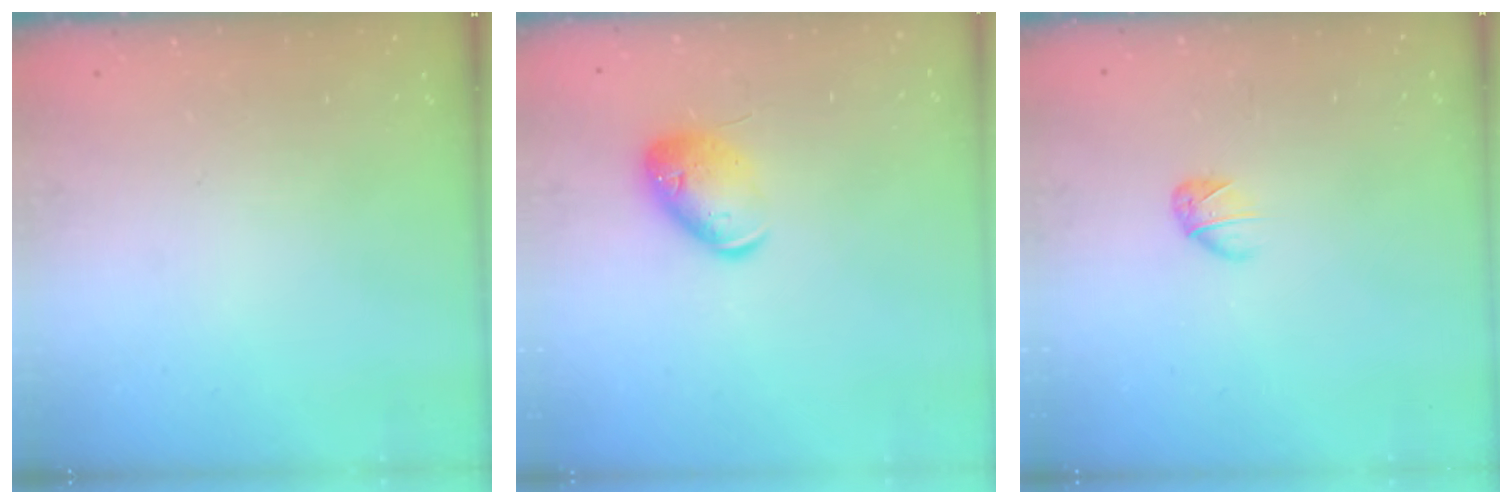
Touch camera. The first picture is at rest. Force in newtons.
{"total": 10.8, "press": 10.6, "slide": 1.8}
{"total": 3.3, "press": 3.2, "slide": 0.8}